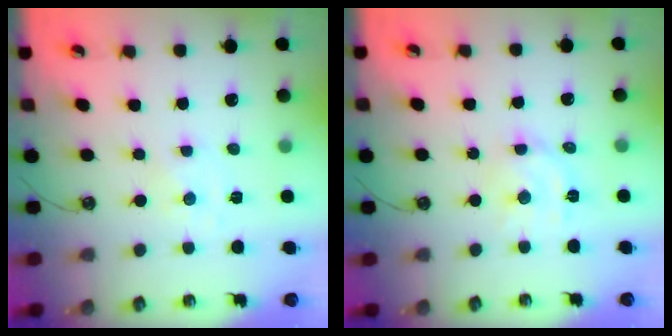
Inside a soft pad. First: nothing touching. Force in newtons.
{"total": 8.4, "press": 8.3, "slide": 1.3}